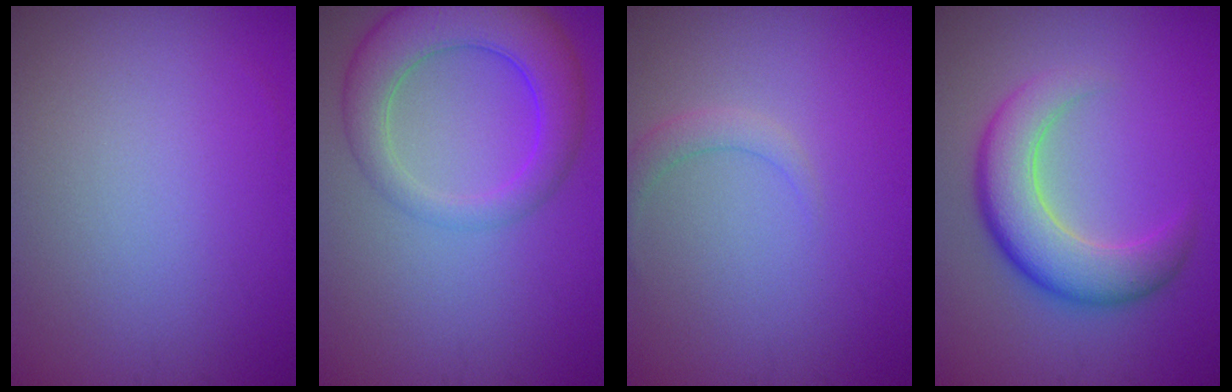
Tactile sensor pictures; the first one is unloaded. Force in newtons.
{"total": 6.4, "press": 6.4, "slide": 0.3}
{"total": 1.5, "press": 1.5, "slide": 0.1}
{"total": 6.2, "press": 6.2, "slide": 0.3}